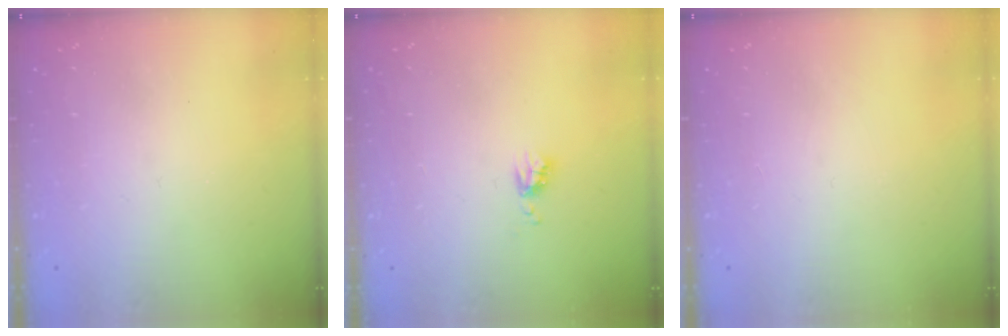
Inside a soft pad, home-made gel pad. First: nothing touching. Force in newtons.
{"total": 4.1, "press": 4.0, "slide": 0.5}
{"total": 0.0}